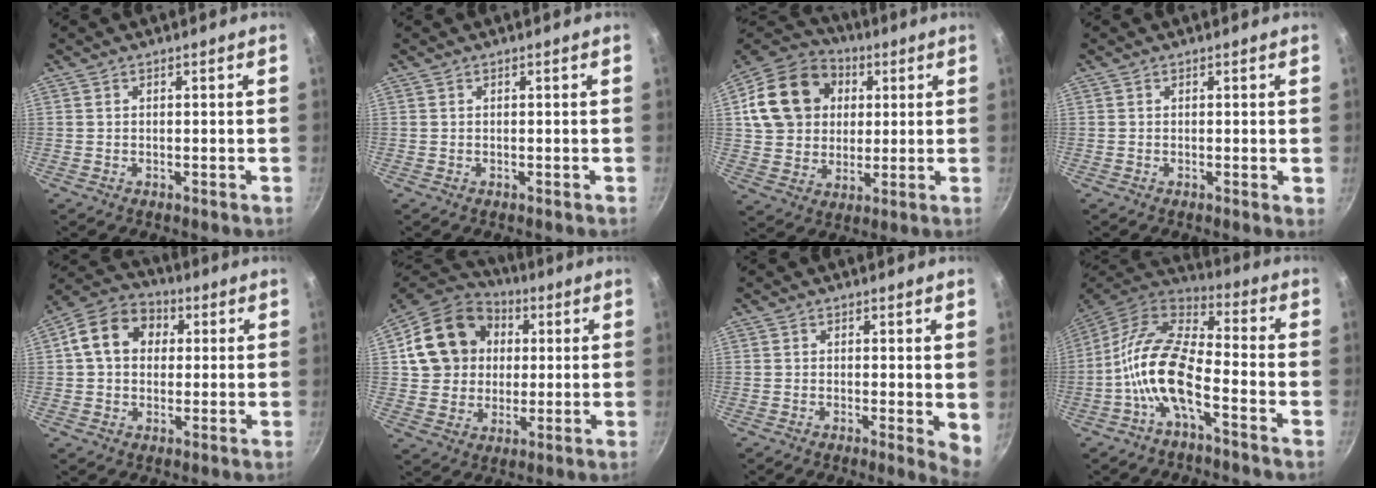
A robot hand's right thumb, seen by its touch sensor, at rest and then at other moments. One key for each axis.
{"total": 0.0}
{"total": 18.8, "fx": 4.4, "fy": 15.3, "fz": 9.8, "tx": -0.158, "ty": 0.015, "tz": 0.074}
{"total": 0.7, "fx": 0.1, "fy": 0.2, "fz": 0.7, "tx": -0.009, "ty": -0.003, "tz": -0.002}
{"total": 11.5, "fx": 2.3, "fy": 9.2, "fz": 6.6, "tx": -0.083, "ty": 0.021, "tz": 0.018}
{"total": 17.2, "fx": 3.5, "fy": 14.6, "fz": 8.3, "tx": -0.128, "ty": 0.021, "tz": 0.058}
{"total": 4.0, "fx": 0.3, "fy": 1.3, "fz": 3.8, "tx": -0.044, "ty": -0.012, "tz": 0.000}
{"total": 13.4, "fx": -4.8, "fy": 5.4, "fz": 11.2, "tx": -0.219, "ty": 0.050, "tz": -0.108}